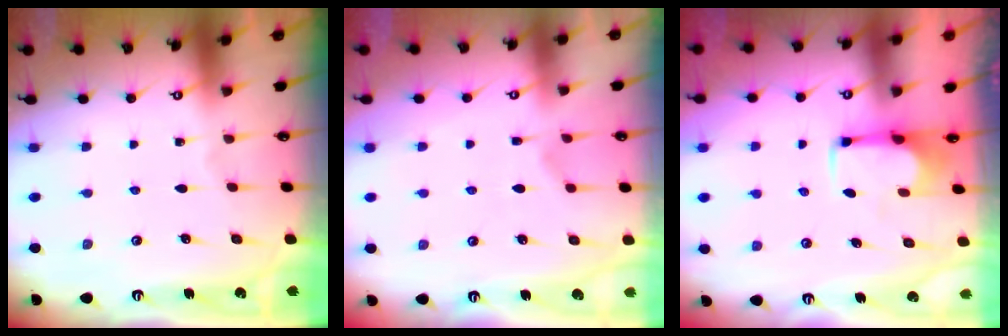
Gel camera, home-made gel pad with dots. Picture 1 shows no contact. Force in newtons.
{"total": 2.4, "press": 2.1, "slide": 1.2}
{"total": 2.6, "press": 2.4, "slide": 1.1}